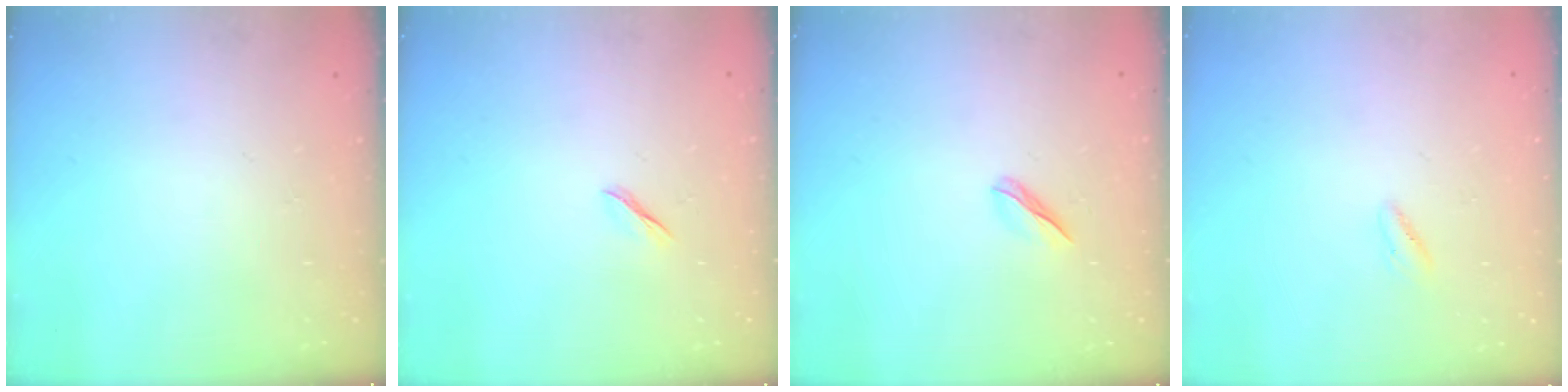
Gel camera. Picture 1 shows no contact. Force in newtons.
{"total": 1.7, "press": 1.6, "slide": 0.5}
{"total": 3.0, "press": 2.8, "slide": 1.0}
{"total": 2.3, "press": 2.2, "slide": 0.7}